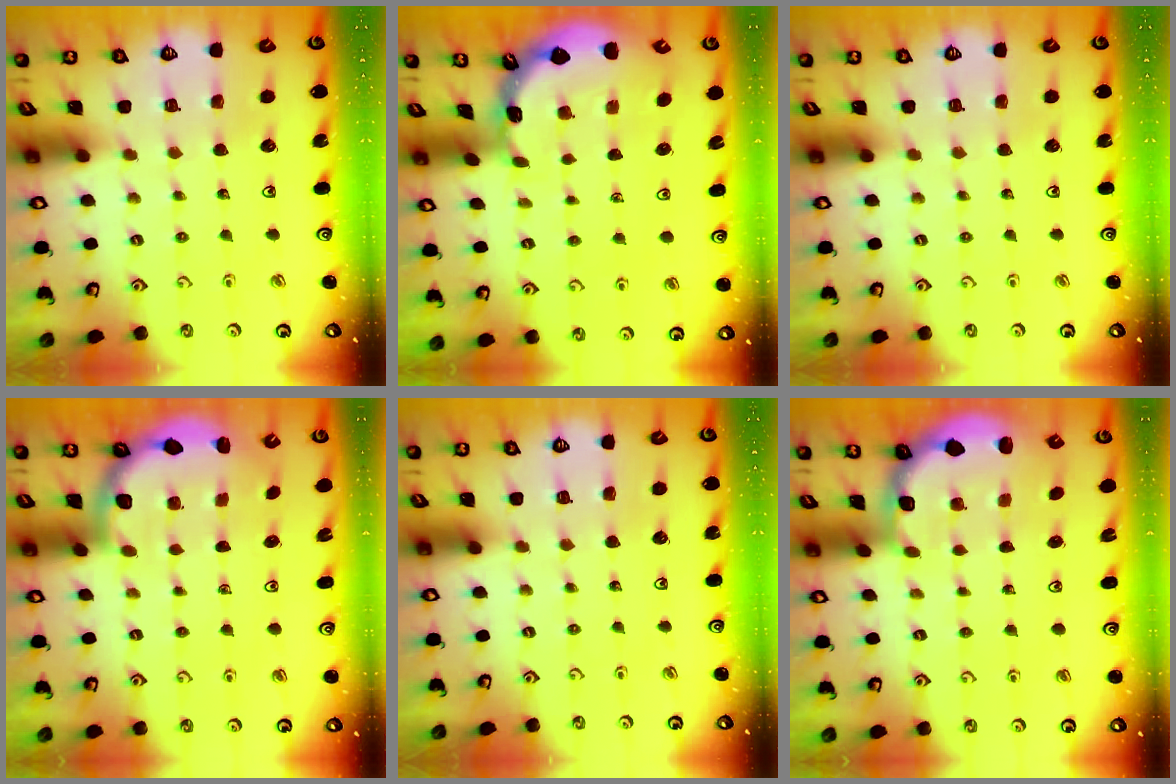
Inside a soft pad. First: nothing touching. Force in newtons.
{"total": 1.6, "press": 1.6, "slide": 0.1}
{"total": 0.0}
{"total": 3.3, "press": 2.9, "slide": 1.6}
{"total": 0.0}
{"total": 2.2, "press": 2.0, "slide": 1.0}